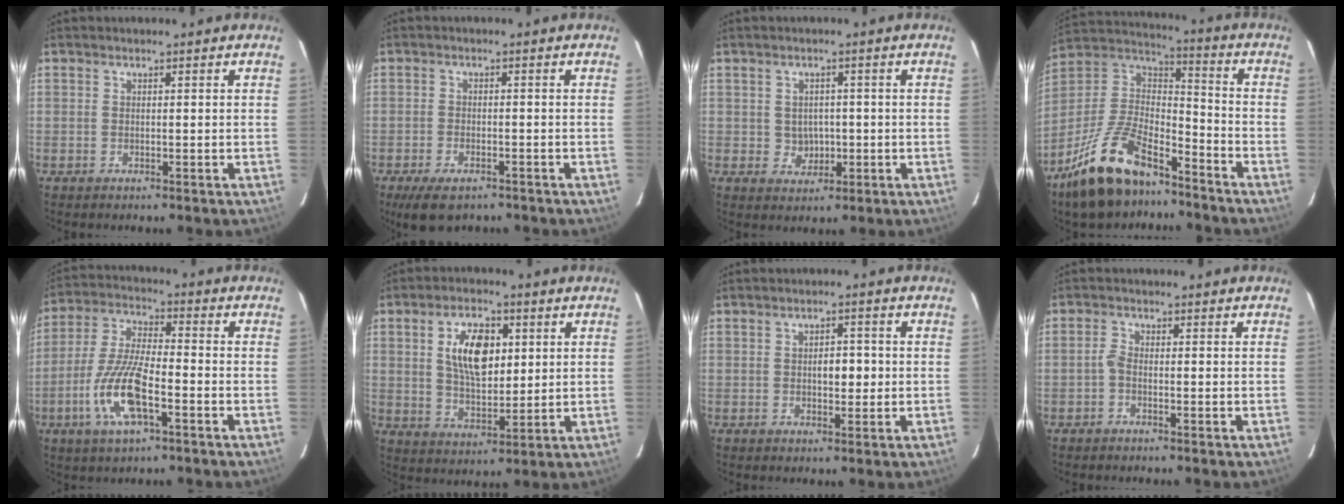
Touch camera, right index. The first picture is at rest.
{"total": 6.6, "force": [-4.7, 2.9, 3.7], "torque": [-0.088, -0.019, -0.077]}
{"total": 1.8, "force": [-0.2, 1.6, 0.6], "torque": [-0.008, 0.001, 0.000]}
{"total": 19.7, "force": [-14.0, 8.0, 11.4], "torque": [-0.248, -0.003, -0.250]}
{"total": 12.8, "force": [-5.1, 3.6, 11.1], "torque": [-0.239, -0.005, -0.100]}
{"total": 10.7, "force": [2.9, 5.5, 8.7], "torque": [-0.158, 0.011, 0.057]}
{"total": 3.4, "force": [-0.1, 1.9, 2.8], "torque": [-0.043, 0.007, -0.001]}
{"total": 1.4, "force": [-0.8, 0.6, 1.0], "torque": [-0.027, 0.005, -0.020]}